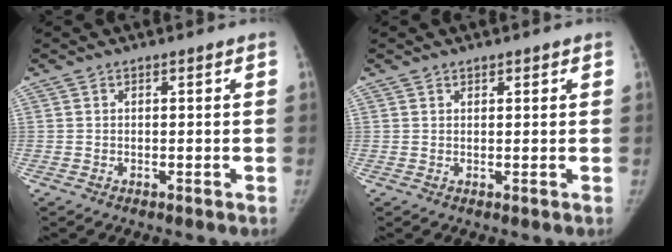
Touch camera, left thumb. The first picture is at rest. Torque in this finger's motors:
{"motor_torque": [-0.23, -0.07, -0.40, 0.19, -0.05]}